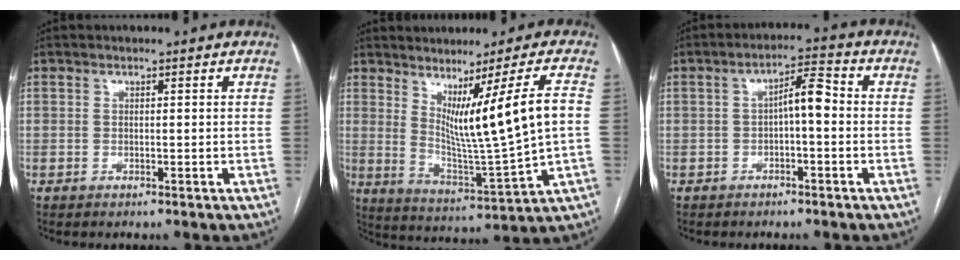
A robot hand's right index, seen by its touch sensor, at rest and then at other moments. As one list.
[{"total": 13.2, "force": [2.6, -1.5, 12.9], "torque": [-0.212, -0.030, 0.054]}, {"total": 5.1, "force": [-0.3, 1.4, 4.9], "torque": [-0.081, 0.026, -0.007]}]